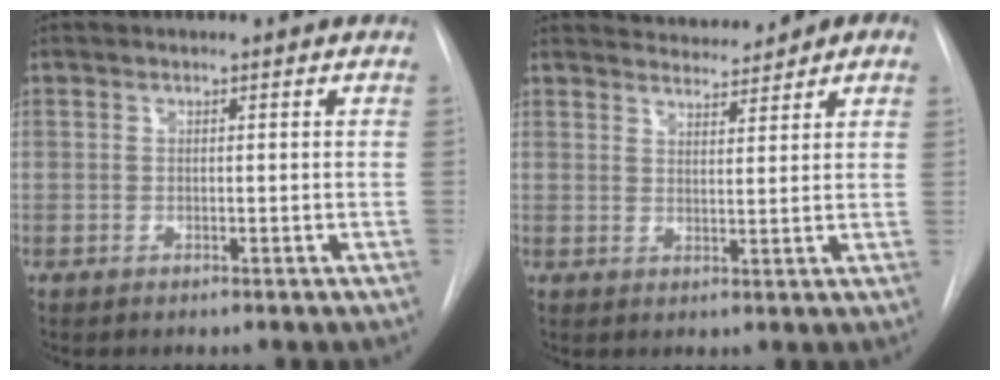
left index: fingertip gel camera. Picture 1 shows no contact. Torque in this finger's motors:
{"motor_torque": [0.75, -1.38, -0.12, 0.03]}